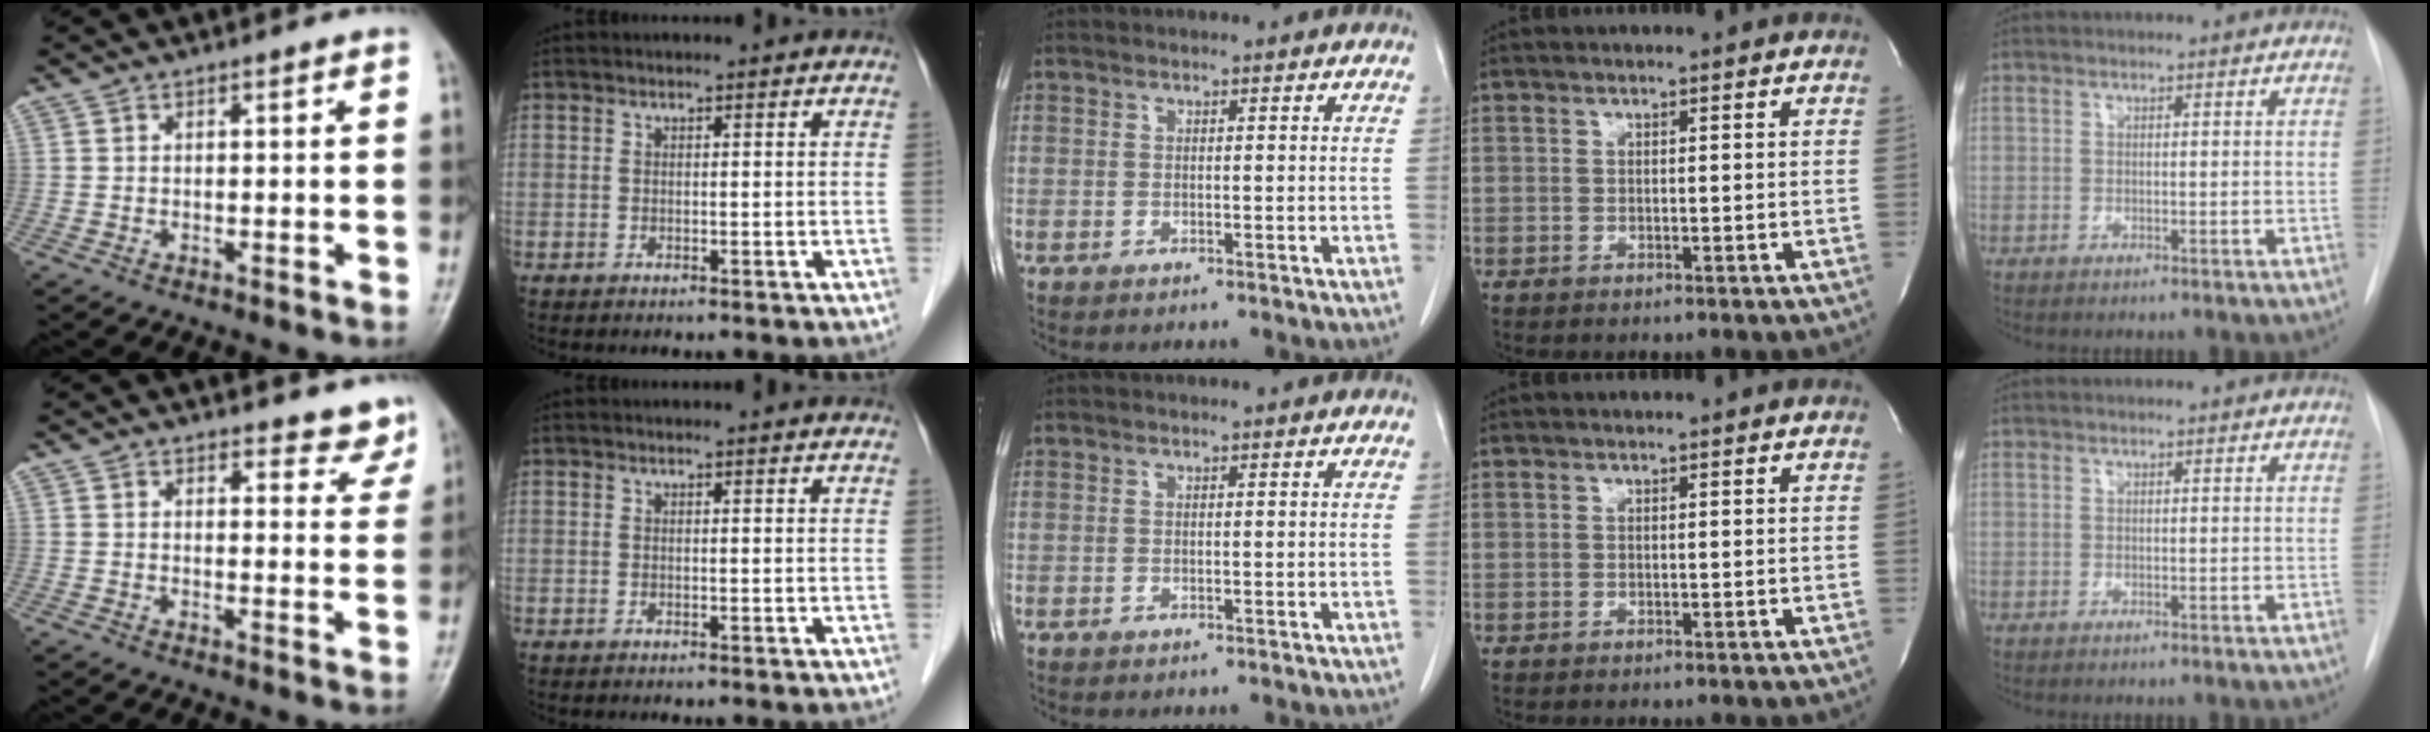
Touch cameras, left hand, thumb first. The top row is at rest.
{"thumb": {"total": 6.2, "force": [5.8, 2.2, 0.5], "torque": [0.031, -0.037, 0.047]}, "index": {"total": 2.1, "force": [2.1, 0.3, 0.3], "torque": [-0.014, 0.006, 0.015]}}